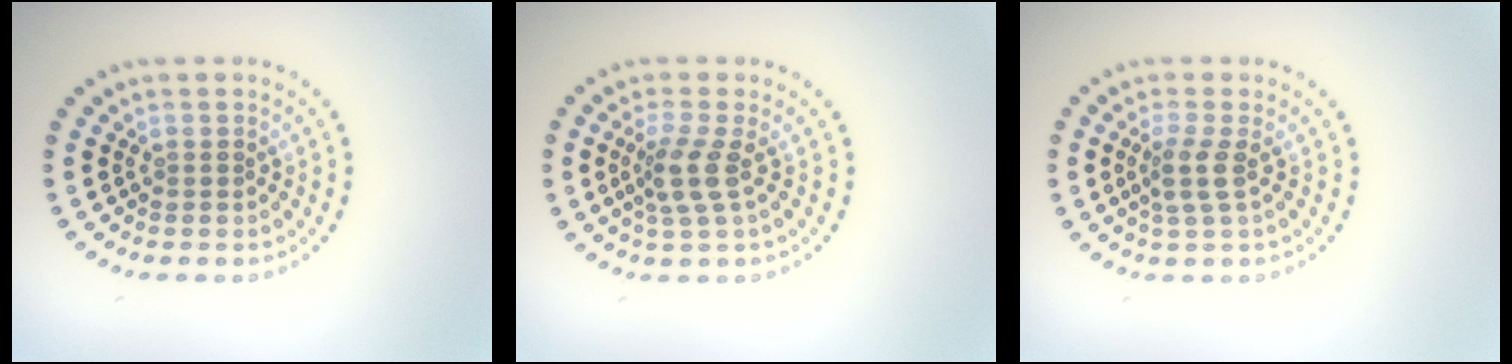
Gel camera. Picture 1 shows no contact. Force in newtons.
{"total": 2.7, "press": 2.0, "slide": 1.8}
{"total": 1.9, "press": 1.6, "slide": 1.1}